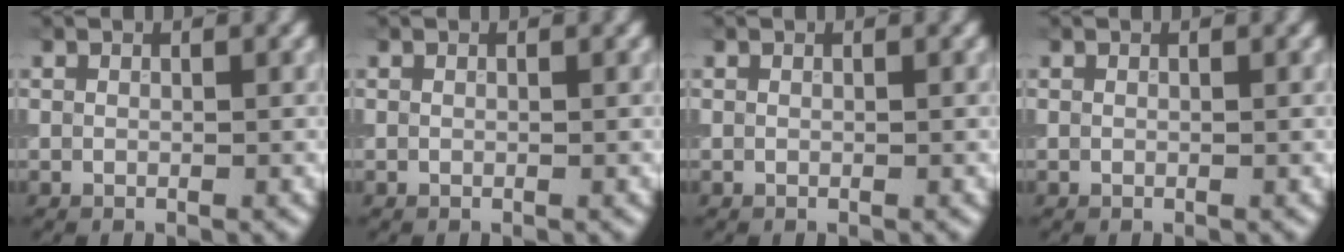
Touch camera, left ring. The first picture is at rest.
{"total": 0.0}
{"total": 0.0}
{"total": 0.0}